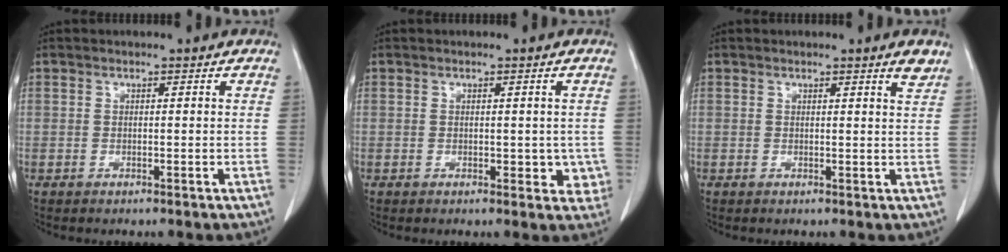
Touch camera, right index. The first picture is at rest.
{"total": 3.6, "force": [-0.3, 2.4, 2.6], "torque": [-0.008, 0.002, 0.001]}
{"total": 1.8, "force": [1.4, -0.3, 1.0], "torque": [-0.017, -0.011, 0.015]}